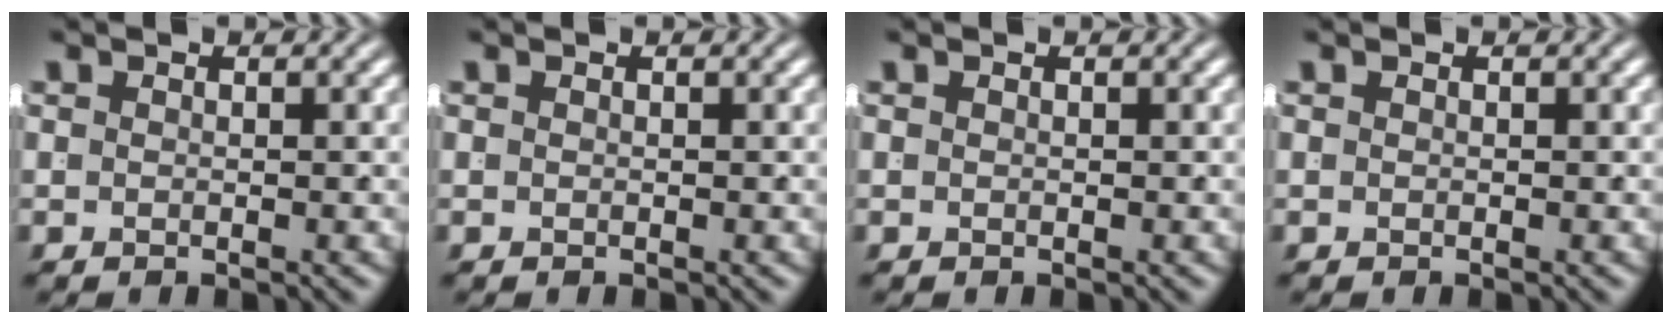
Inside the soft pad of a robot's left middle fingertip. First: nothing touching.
{"total": 0.0}
{"total": 0.0}
{"total": 0.0}